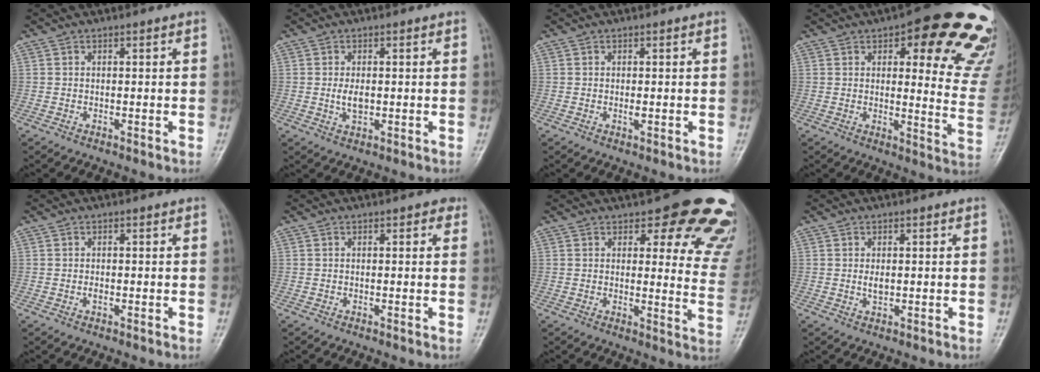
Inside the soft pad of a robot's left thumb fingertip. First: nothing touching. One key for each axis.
{"total": 3.1, "fx": 0.0, "fy": 1.8, "fz": 2.5, "tx": -0.043, "ty": -0.004, "tz": 0.001}
{"total": 1.0, "fx": 0.0, "fy": 0.5, "fz": 0.8, "tx": -0.014, "ty": -0.003, "tz": -0.002}
{"total": 21.5, "fx": 12.6, "fy": 7.4, "fz": 15.8, "tx": -0.137, "ty": -0.062, "tz": 0.139}
{"total": 0.9, "fx": -0.2, "fy": 0.6, "fz": 0.7, "tx": -0.010, "ty": 0.000, "tz": -0.004}
{"total": 1.4, "fx": 0.7, "fy": 0.9, "fz": 0.9, "tx": 0.002, "ty": 0.000, "tz": 0.003}
{"total": 17.2, "fx": 12.7, "fy": 6.2, "fz": 9.8, "tx": -0.054, "ty": -0.078, "tz": 0.126}
{"total": 1.8, "fx": 0.2, "fy": 1.1, "fz": 1.4, "tx": -0.021, "ty": -0.004, "tz": 0.005}